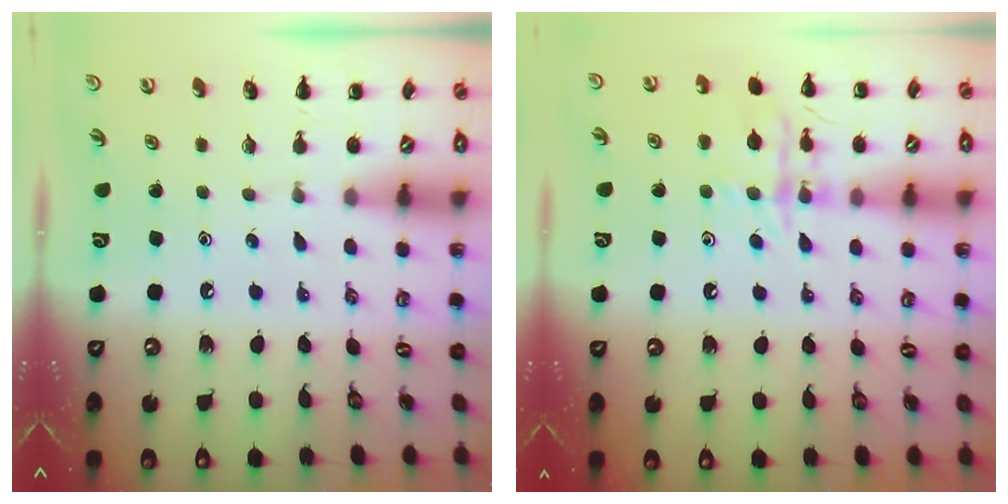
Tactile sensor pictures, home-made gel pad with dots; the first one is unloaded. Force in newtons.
{"total": 12.5, "press": 12.5, "slide": 0.6}